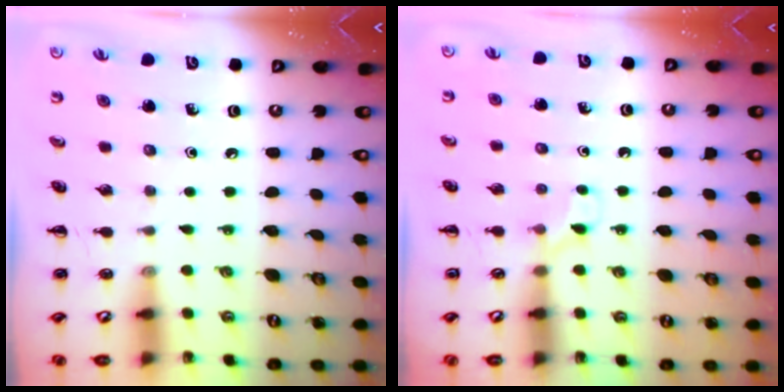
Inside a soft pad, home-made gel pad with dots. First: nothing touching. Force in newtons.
{"total": 4.2, "press": 4.0, "slide": 1.3}